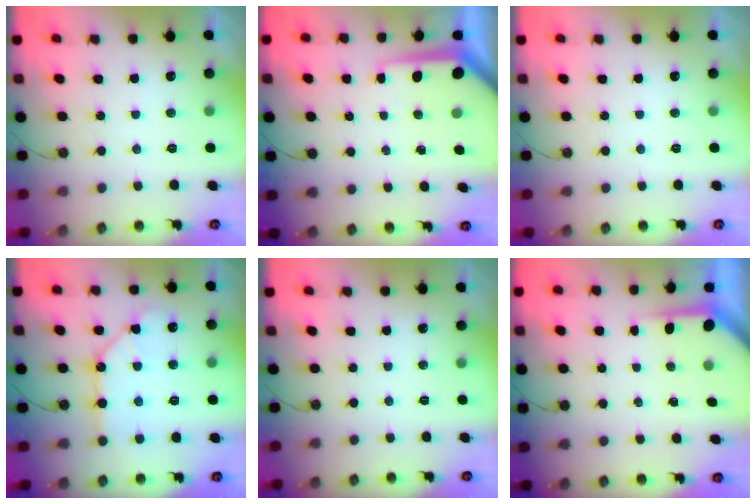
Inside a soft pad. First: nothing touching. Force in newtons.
{"total": 7.4, "press": 7.4, "slide": 0.7}
{"total": 0.0}
{"total": 9.9, "press": 9.9, "slide": 1.1}
{"total": 0.0}
{"total": 3.8, "press": 3.8, "slide": 0.4}